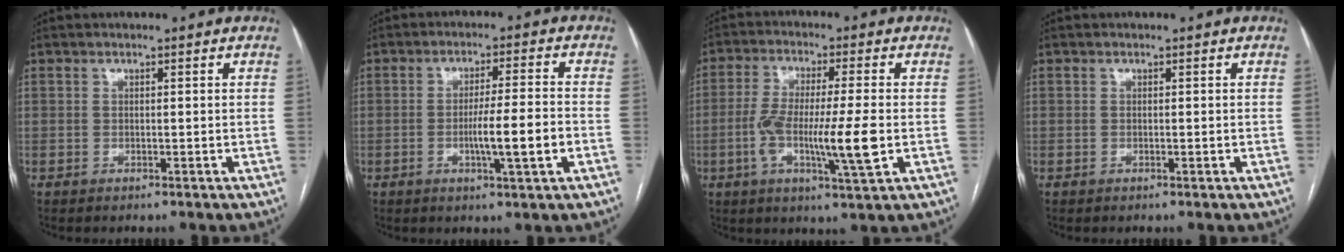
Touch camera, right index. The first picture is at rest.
{"total": 7.5, "force": [-2.0, -0.1, 7.2], "torque": [-0.119, -0.003, -0.034]}
{"total": 11.4, "force": [-2.3, 0.6, 11.1], "torque": [-0.209, -0.008, -0.045]}
{"total": 0.0}